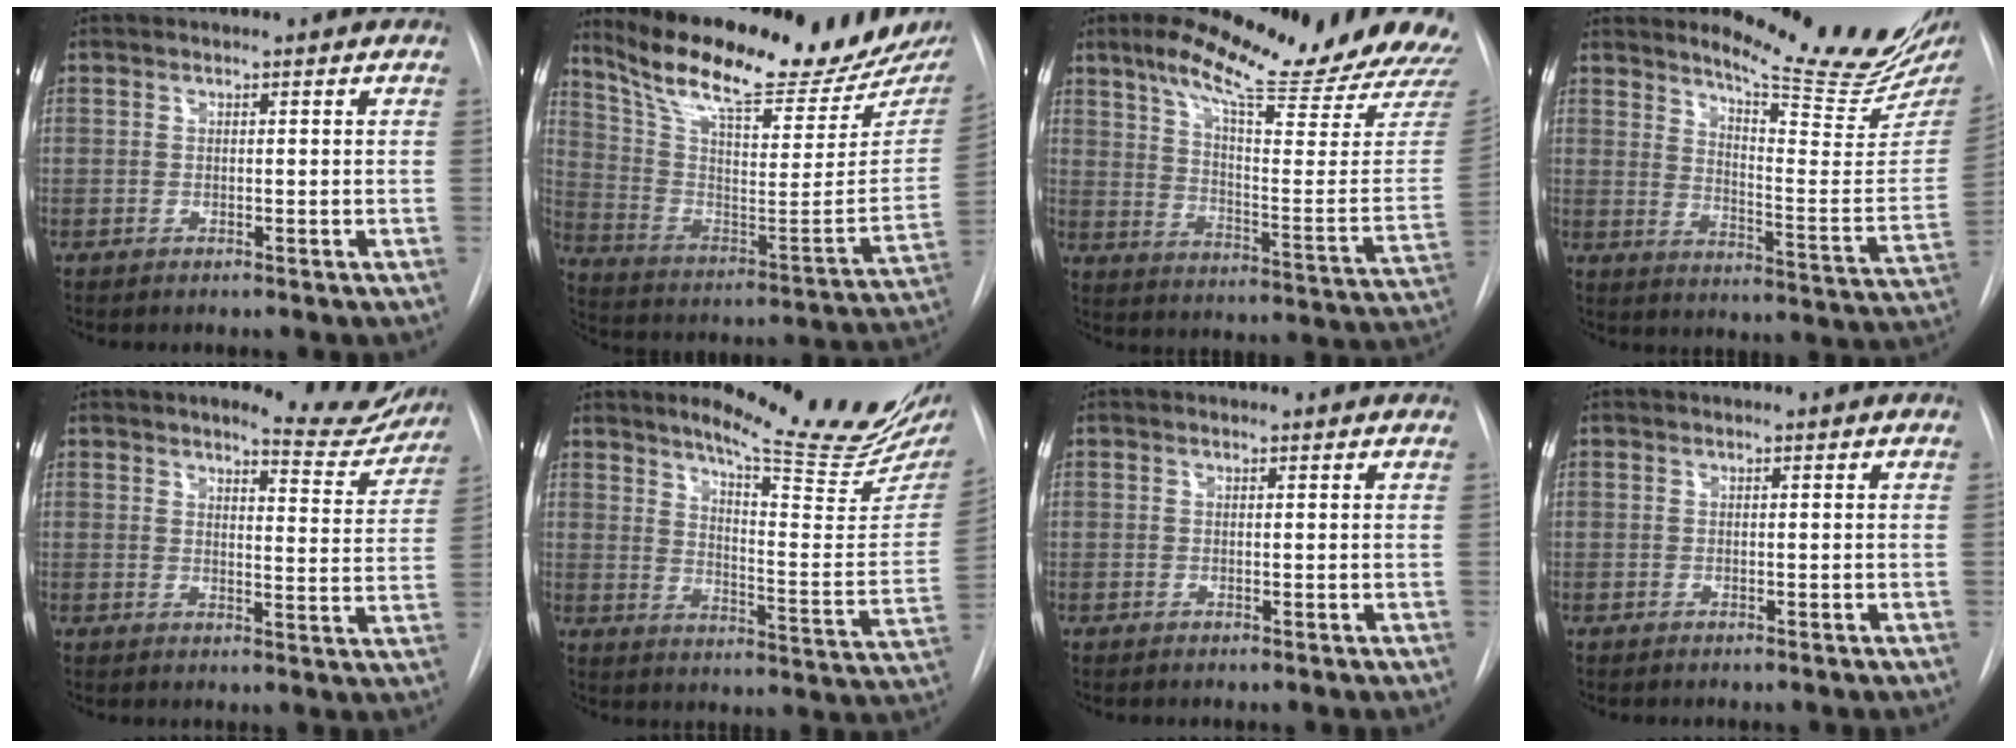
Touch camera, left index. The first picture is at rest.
{"total": 27.1, "force": [22.0, 5.0, 14.9], "torque": [-0.249, -0.043, 0.323]}
{"total": 24.4, "force": [20.4, 2.1, 13.2], "torque": [-0.202, -0.068, 0.269]}
{"total": 17.8, "force": [16.0, 0.8, 7.7], "torque": [-0.113, -0.107, 0.207]}
{"total": 9.4, "force": [8.8, 2.0, 2.3], "torque": [-0.013, -0.031, 0.094]}
{"total": 19.6, "force": [16.6, 1.7, 10.3], "torque": [-0.146, -0.079, 0.214]}
{"total": 0.6, "force": [0.5, 0.2, 0.0], "torque": [-0.008, 0.002, 0.007]}
{"total": 0.0}